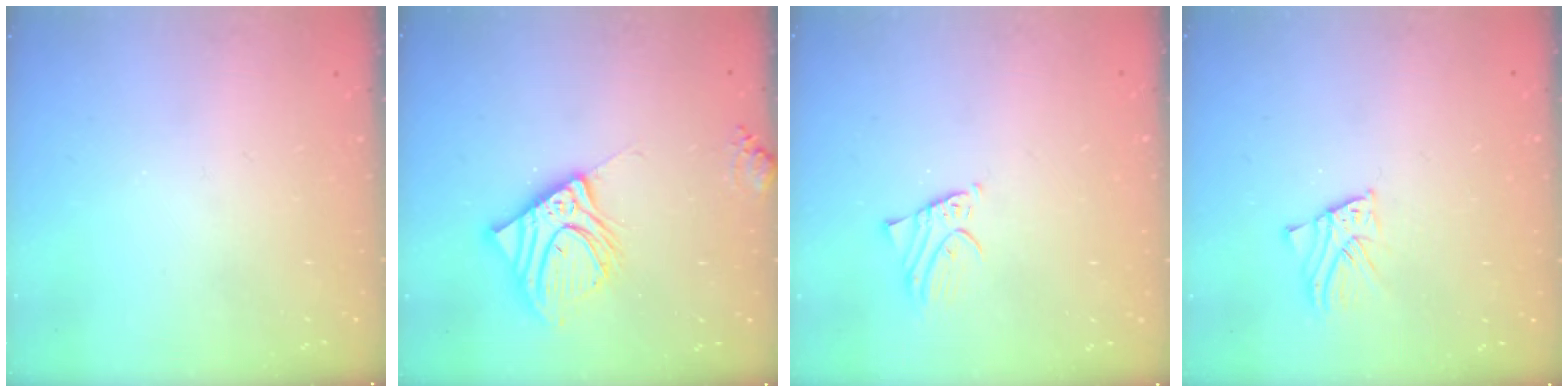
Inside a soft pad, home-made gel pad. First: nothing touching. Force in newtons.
{"total": 14.6, "press": 14.4, "slide": 2.6}
{"total": 1.9, "press": 1.9, "slide": 0.1}
{"total": 2.5, "press": 2.5, "slide": 0.2}